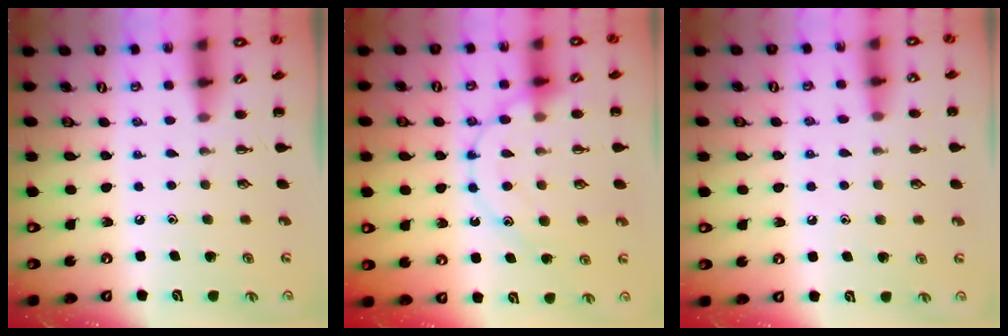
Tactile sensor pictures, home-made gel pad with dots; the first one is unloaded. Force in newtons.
{"total": 14.5, "press": 14.4, "slide": 1.3}
{"total": 7.8, "press": 7.5, "slide": 2.0}